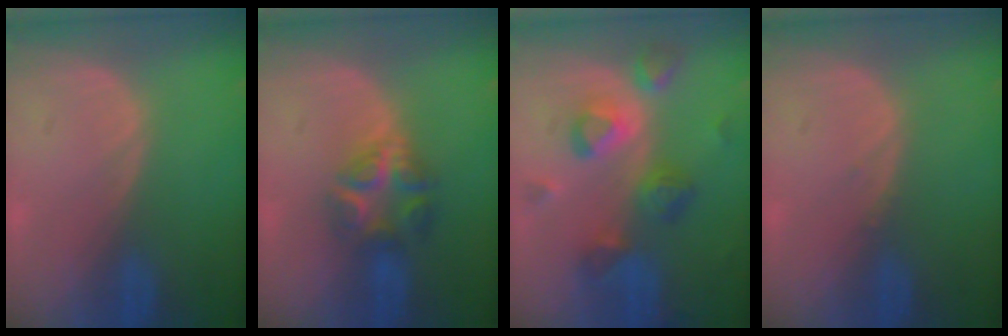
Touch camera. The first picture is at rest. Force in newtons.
{"total": 6.0, "press": 5.9, "slide": 0.4}
{"total": 8.4, "press": 7.8, "slide": 3.1}
{"total": 0.5, "press": 0.5, "slide": 0.2}